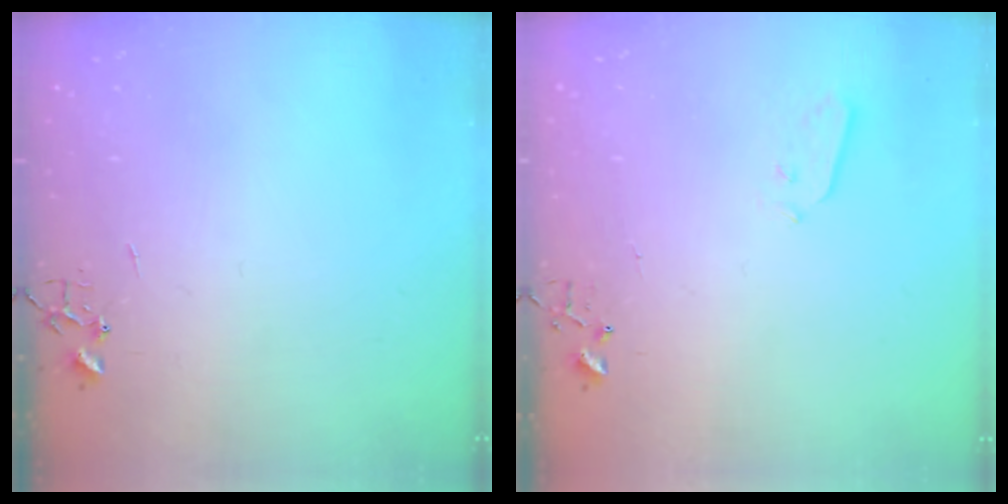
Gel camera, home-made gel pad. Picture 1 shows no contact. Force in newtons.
{"total": 3.6, "press": 3.6, "slide": 0.6}